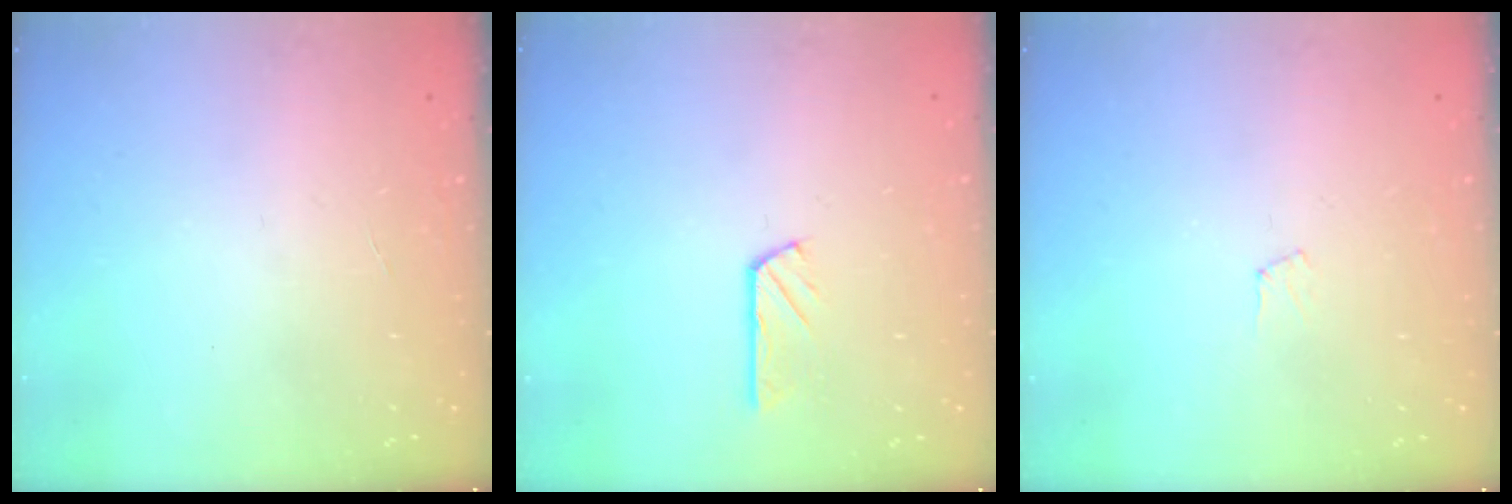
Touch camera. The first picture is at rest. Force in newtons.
{"total": 2.9, "press": 2.9, "slide": 0.1}
{"total": 3.7, "press": 3.7, "slide": 0.4}